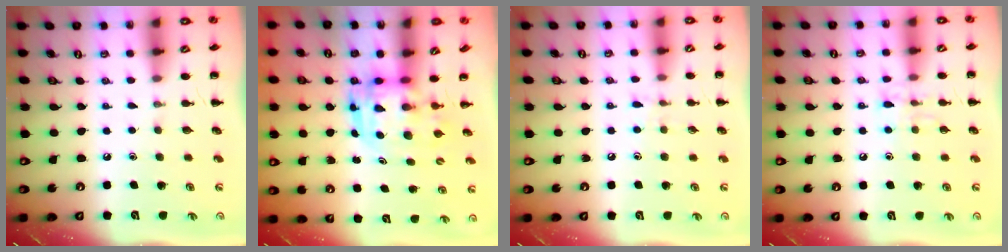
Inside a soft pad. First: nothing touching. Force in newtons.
{"total": 3.7, "press": 3.6, "slide": 0.7}
{"total": 5.7, "press": 5.3, "slide": 2.2}
{"total": 7.1, "press": 7.0, "slide": 1.0}